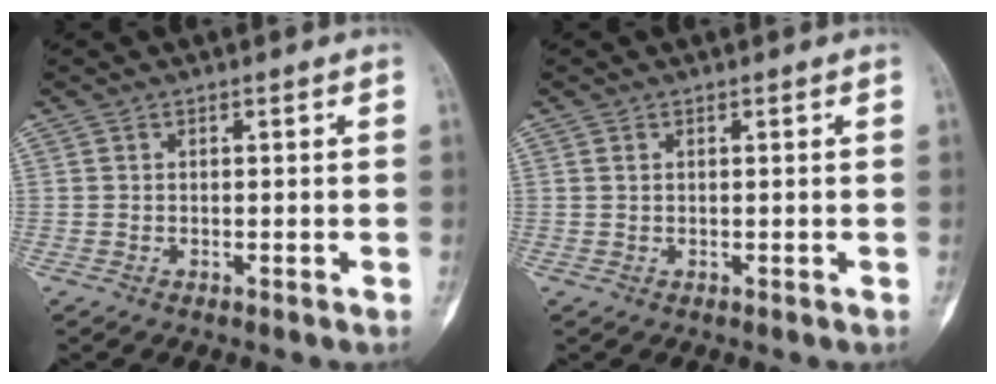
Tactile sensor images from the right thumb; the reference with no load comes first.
{"total": 0.6, "force": [0.4, 0.3, 0.4], "torque": [-0.010, 0.002, 0.008]}